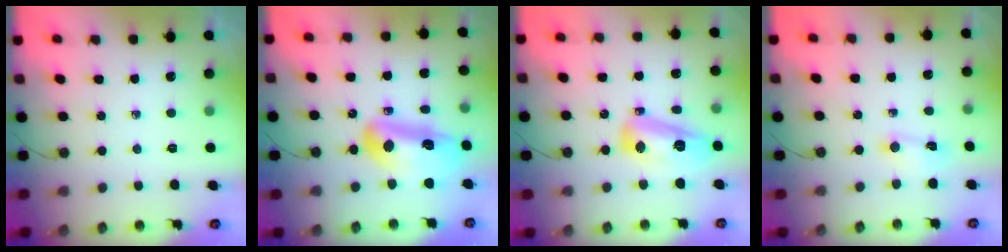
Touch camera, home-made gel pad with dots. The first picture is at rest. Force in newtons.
{"total": 14.9, "press": 14.8, "slide": 1.7}
{"total": 12.7, "press": 12.6, "slide": 1.3}
{"total": 3.5, "press": 3.4, "slide": 0.6}